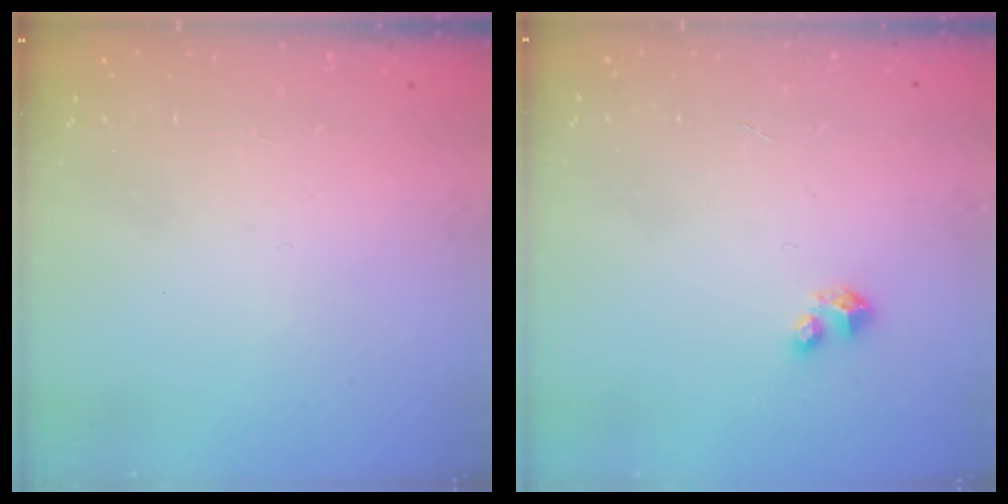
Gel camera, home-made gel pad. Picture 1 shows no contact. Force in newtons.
{"total": 2.8, "press": 2.8, "slide": 0.1}